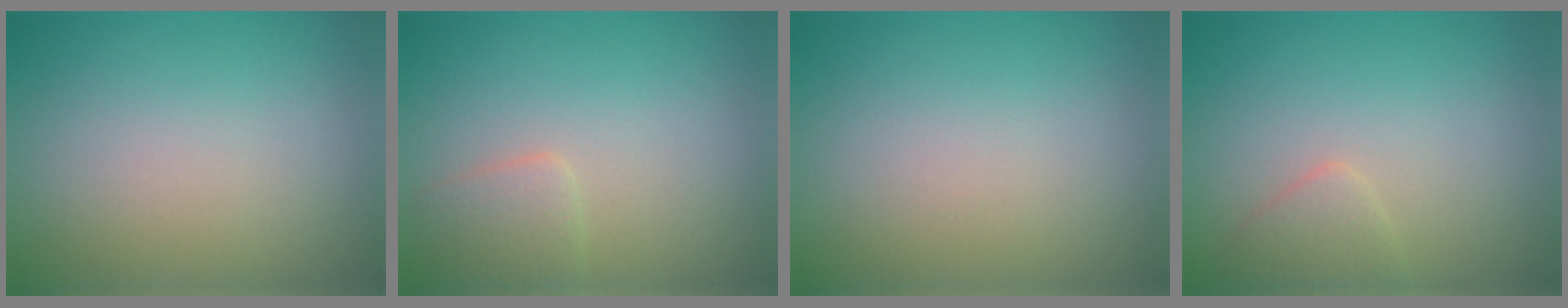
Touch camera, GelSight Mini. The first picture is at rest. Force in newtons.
{"total": 1.9, "press": 1.9, "slide": 0.1}
{"total": 0.0}
{"total": 1.6, "press": 1.6, "slide": 0.1}